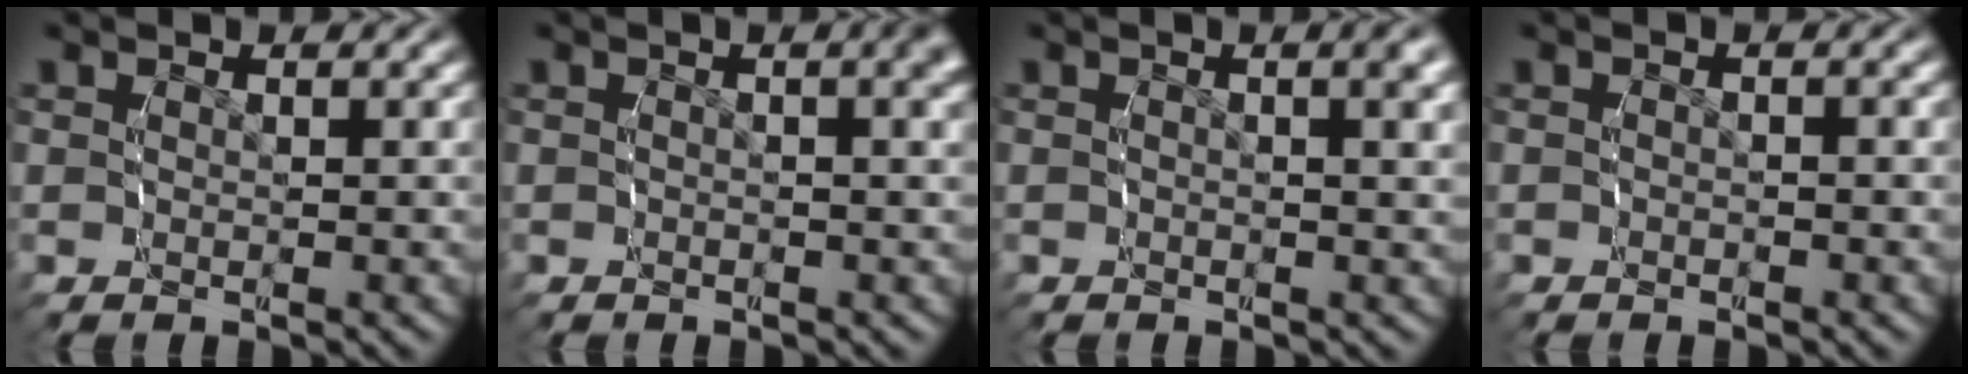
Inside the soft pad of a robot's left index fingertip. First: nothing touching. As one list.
[{"total": 1.3, "force": [0.1, 0.0, 1.3], "torque": [-0.010, 0.003, -0.003]}, {"total": 1.4, "force": [0.3, -0.2, 1.3], "torque": [-0.016, 0.000, 0.003]}, {"total": 0.9, "force": [-0.9, 0.0, 0.1], "torque": [-0.002, -0.001, -0.015]}]